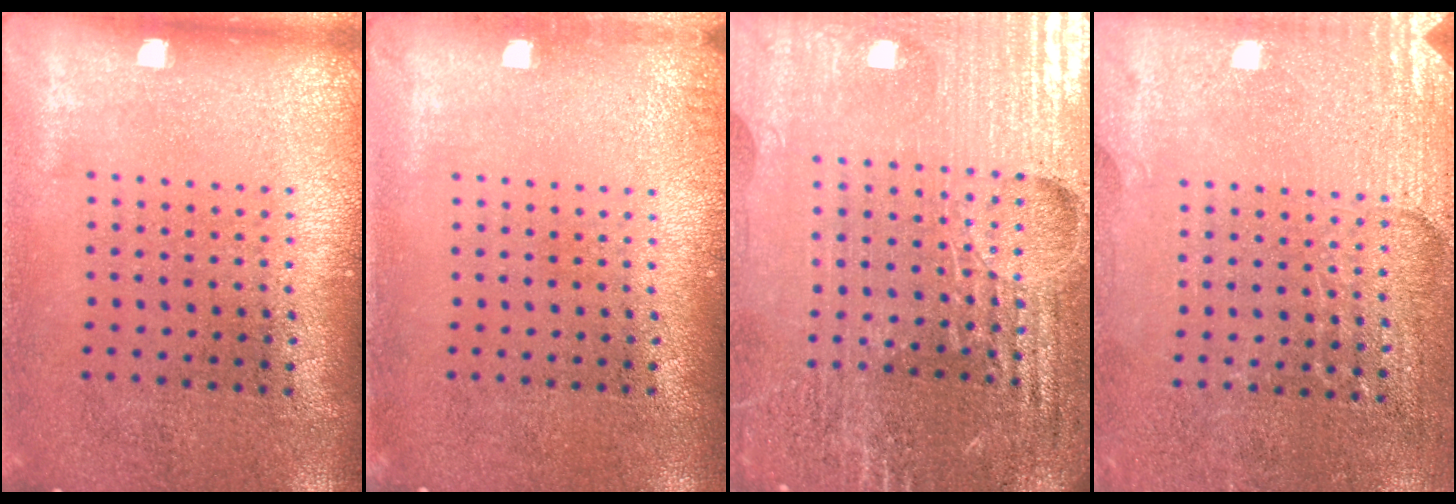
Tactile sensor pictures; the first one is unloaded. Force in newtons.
{"total": 0.8, "press": 0.8, "slide": 0.0}
{"total": 5.7, "press": 5.2, "slide": 2.5}
{"total": 2.9, "press": 2.8, "slide": 0.3}